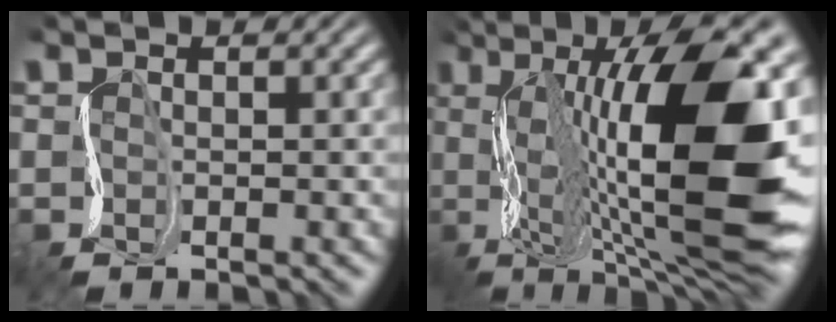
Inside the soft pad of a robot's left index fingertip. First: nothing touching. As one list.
[{"total": 14.0, "force": [2.1, 4.4, 13.1], "torque": [-0.217, 0.017, 0.036]}]